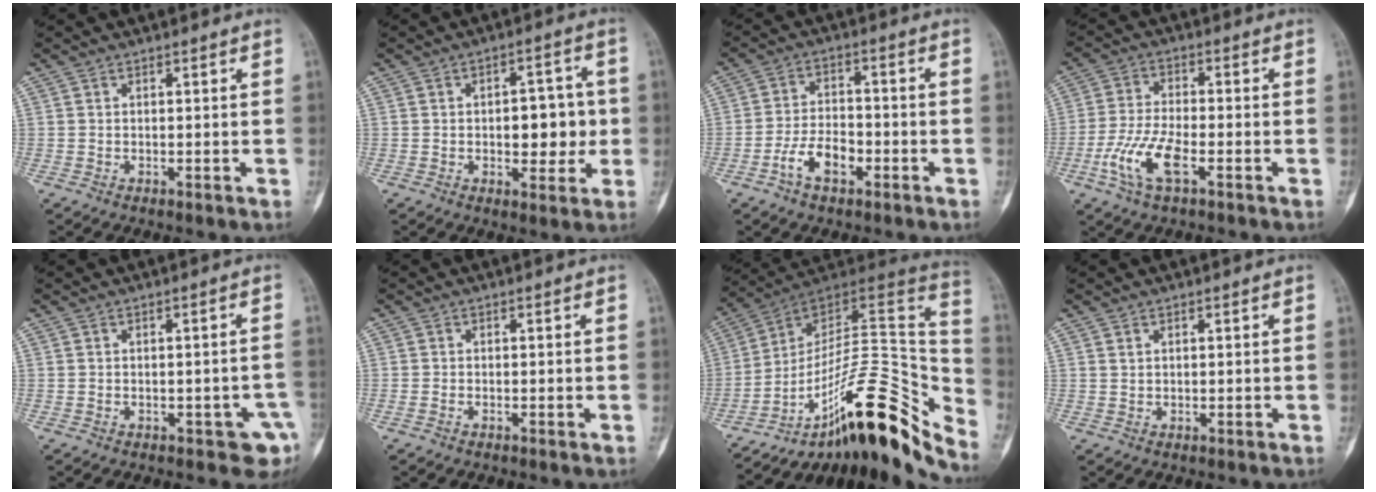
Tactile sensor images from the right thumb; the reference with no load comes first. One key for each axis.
{"total": 9.2, "fx": -0.4, "fy": 5.2, "fz": 7.6, "tx": -0.061, "ty": 0.014, "tz": -0.004}
{"total": 7.3, "fx": -3.4, "fy": 4.0, "fz": 5.1, "tx": -0.087, "ty": 0.027, "tz": -0.066}
{"total": 9.2, "fx": -3.7, "fy": 3.4, "fz": 7.7, "tx": -0.173, "ty": 0.012, "tz": -0.073}
{"total": 4.8, "fx": -2.1, "fy": 2.4, "fz": 3.5, "tx": -0.020, "ty": 0.014, "tz": -0.019}
{"total": 0.7, "fx": -0.4, "fy": 0.4, "fz": 0.5, "tx": -0.006, "ty": 0.001, "tz": -0.005}
{"total": 26.6, "fx": -16.7, "fy": 8.5, "fz": 18.9, "tx": -0.190, "ty": 0.120, "tz": -0.246}
{"total": 0.7, "fx": 0.4, "fy": 0.4, "fz": 0.3, "tx": -0.005, "ty": 0.001, "tz": 0.009}